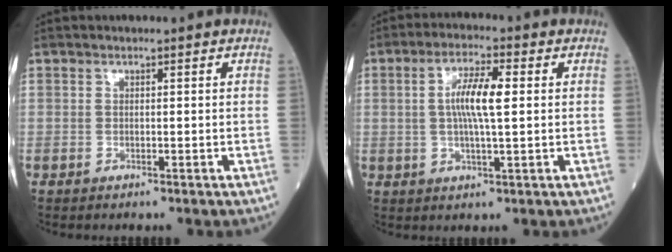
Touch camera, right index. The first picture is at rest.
{"total": 7.0, "force": [1.0, 0.9, 6.9], "torque": [-0.134, 0.007, 0.017]}